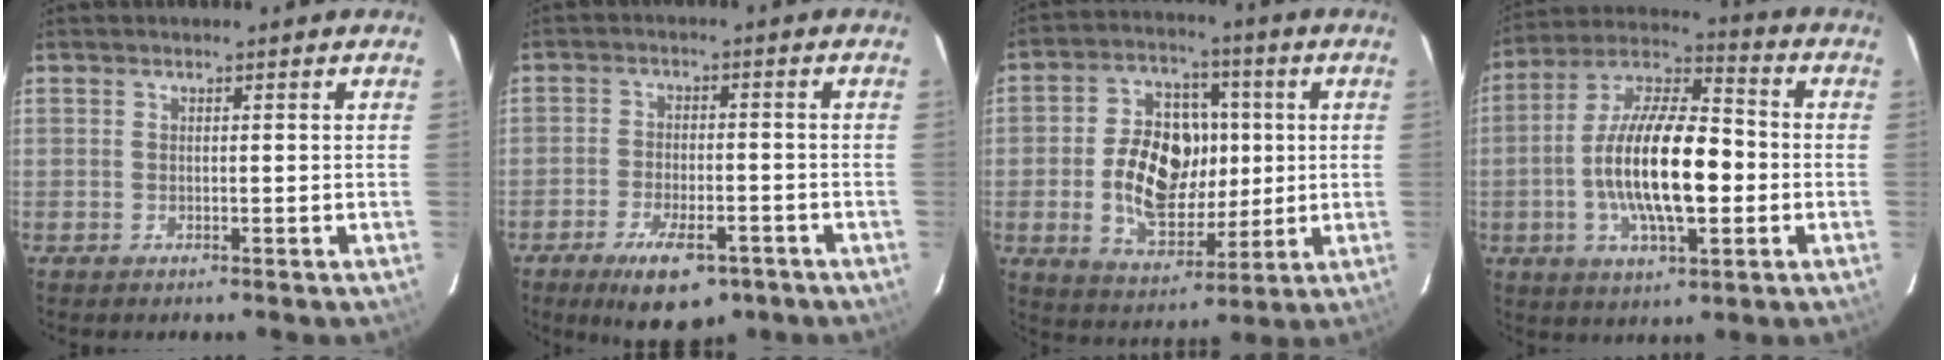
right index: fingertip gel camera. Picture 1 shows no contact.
{"total": 11.0, "force": [-7.1, 4.4, 7.2], "torque": [-0.142, -0.013, -0.107]}
{"total": 15.5, "force": [-0.1, 10.2, 11.7], "torque": [-0.226, 0.020, 0.011]}
{"total": 18.3, "force": [-2.7, 6.7, 16.8], "torque": [-0.319, 0.002, -0.055]}